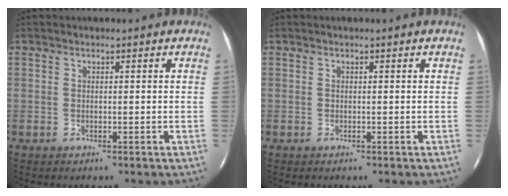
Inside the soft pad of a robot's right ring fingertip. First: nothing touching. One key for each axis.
{"total": 0.0}